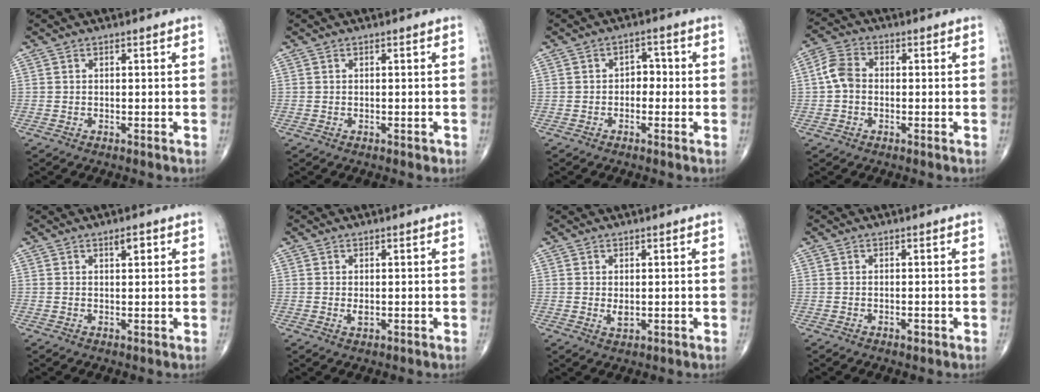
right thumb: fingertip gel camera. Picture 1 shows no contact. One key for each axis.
{"total": 0.5, "fx": -0.2, "fy": 0.3, "fz": 0.3, "tx": -0.001, "ty": 0.001, "tz": -0.002}
{"total": 3.1, "fx": -0.5, "fy": 2.2, "fz": 2.0, "tx": -0.007, "ty": 0.015, "tz": -0.016}
{"total": 5.2, "fx": -0.2, "fy": 3.8, "fz": 3.5, "tx": -0.065, "ty": 0.019, "tz": -0.013}
{"total": 1.9, "fx": 1.0, "fy": 0.8, "fz": 1.5, "tx": -0.015, "ty": -0.002, "tz": 0.013}
{"total": 1.2, "fx": 0.0, "fy": 0.7, "fz": 1.0, "tx": -0.016, "ty": -0.004, "tz": 0.001}
{"total": 1.8, "fx": 0.1, "fy": 1.0, "fz": 1.5, "tx": -0.024, "ty": -0.006, "tz": 0.005}
{"total": 0.8, "fx": -0.4, "fy": 0.4, "fz": 0.5, "tx": -0.007, "ty": 0.000, "tz": -0.008}